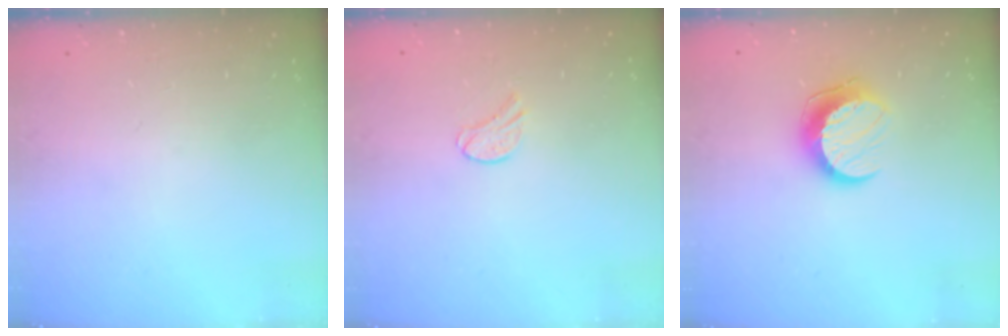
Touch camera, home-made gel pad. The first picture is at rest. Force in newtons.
{"total": 5.1, "press": 5.1, "slide": 0.5}
{"total": 10.4, "press": 10.4, "slide": 0.2}